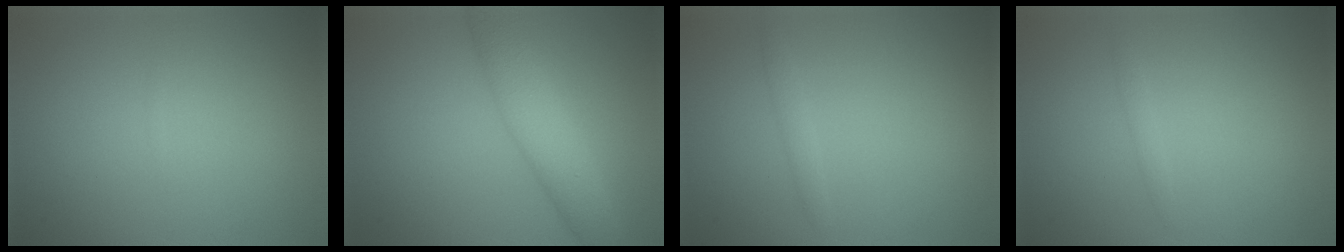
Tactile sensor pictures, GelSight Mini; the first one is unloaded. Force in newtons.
{"total": 5.6, "press": 5.6, "slide": 0.2}
{"total": 1.0, "press": 1.0, "slide": 0.1}
{"total": 0.8, "press": 0.8, "slide": 0.1}